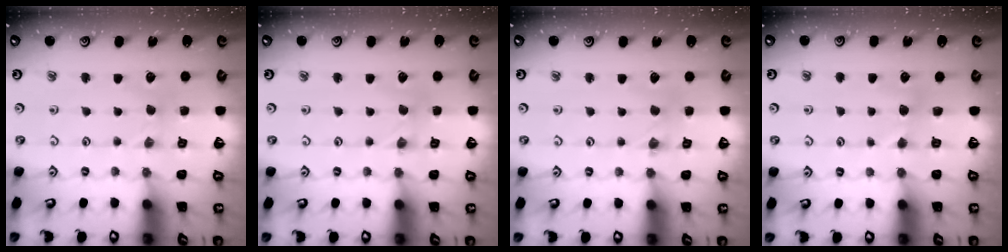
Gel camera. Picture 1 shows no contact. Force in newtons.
{"total": 0.0}
{"total": 0.0}
{"total": 2.5, "press": 2.4, "slide": 0.2}